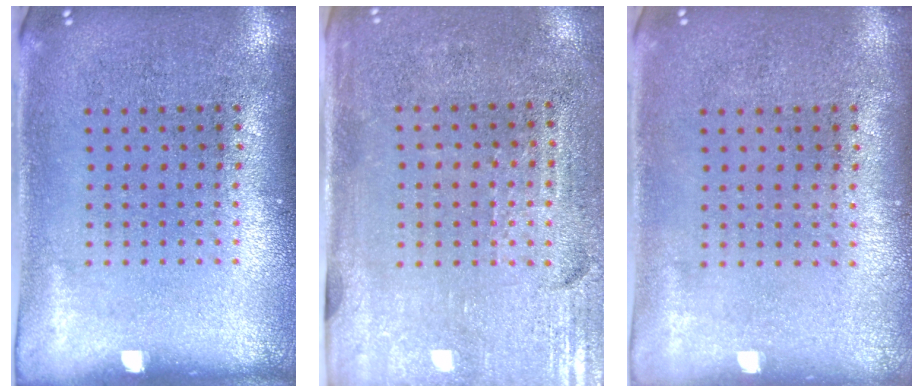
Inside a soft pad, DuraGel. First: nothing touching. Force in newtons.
{"total": 3.4, "press": 3.0, "slide": 1.6}
{"total": 0.0}